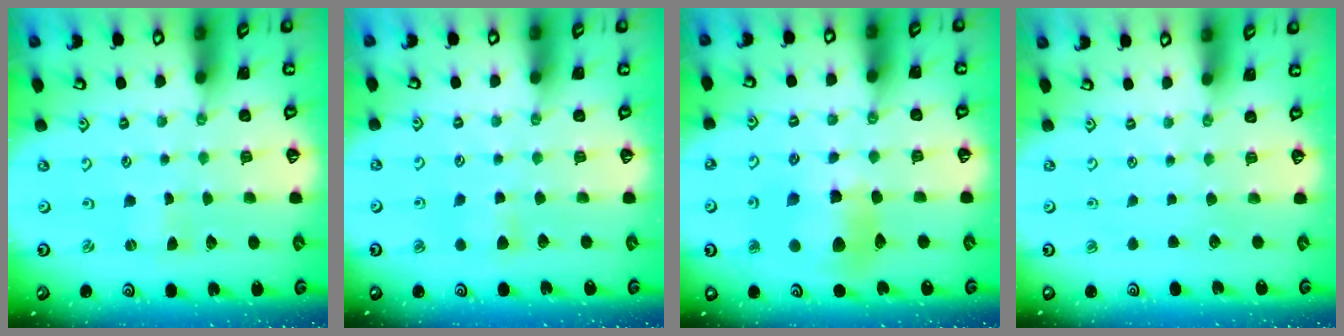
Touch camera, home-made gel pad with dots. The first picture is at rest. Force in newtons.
{"total": 4.8, "press": 4.7, "slide": 0.8}
{"total": 11.8, "press": 11.7, "slide": 1.6}
{"total": 0.0}